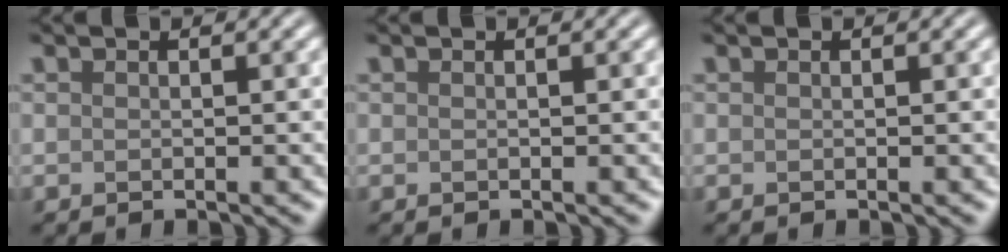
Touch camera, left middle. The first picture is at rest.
{"total": 0.0}
{"total": 0.0}